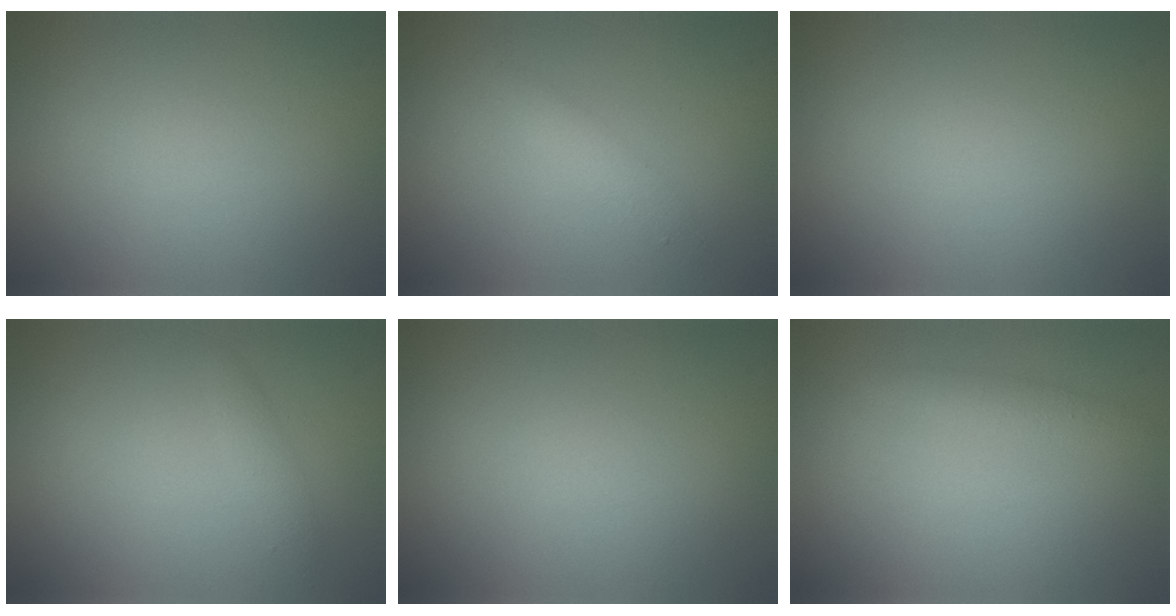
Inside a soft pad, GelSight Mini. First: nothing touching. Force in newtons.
{"total": 1.5, "press": 1.5, "slide": 0.0}
{"total": 0.0}
{"total": 1.1, "press": 1.1, "slide": 0.0}
{"total": 0.0}
{"total": 1.2, "press": 1.2, "slide": 0.1}